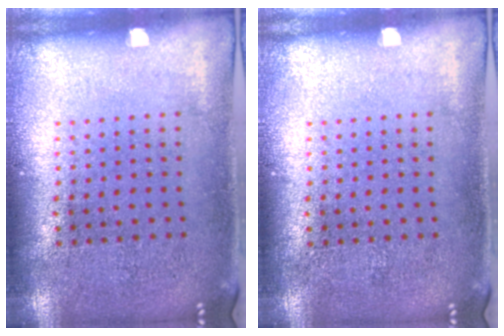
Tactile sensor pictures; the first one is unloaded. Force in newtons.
{"total": 0.0}